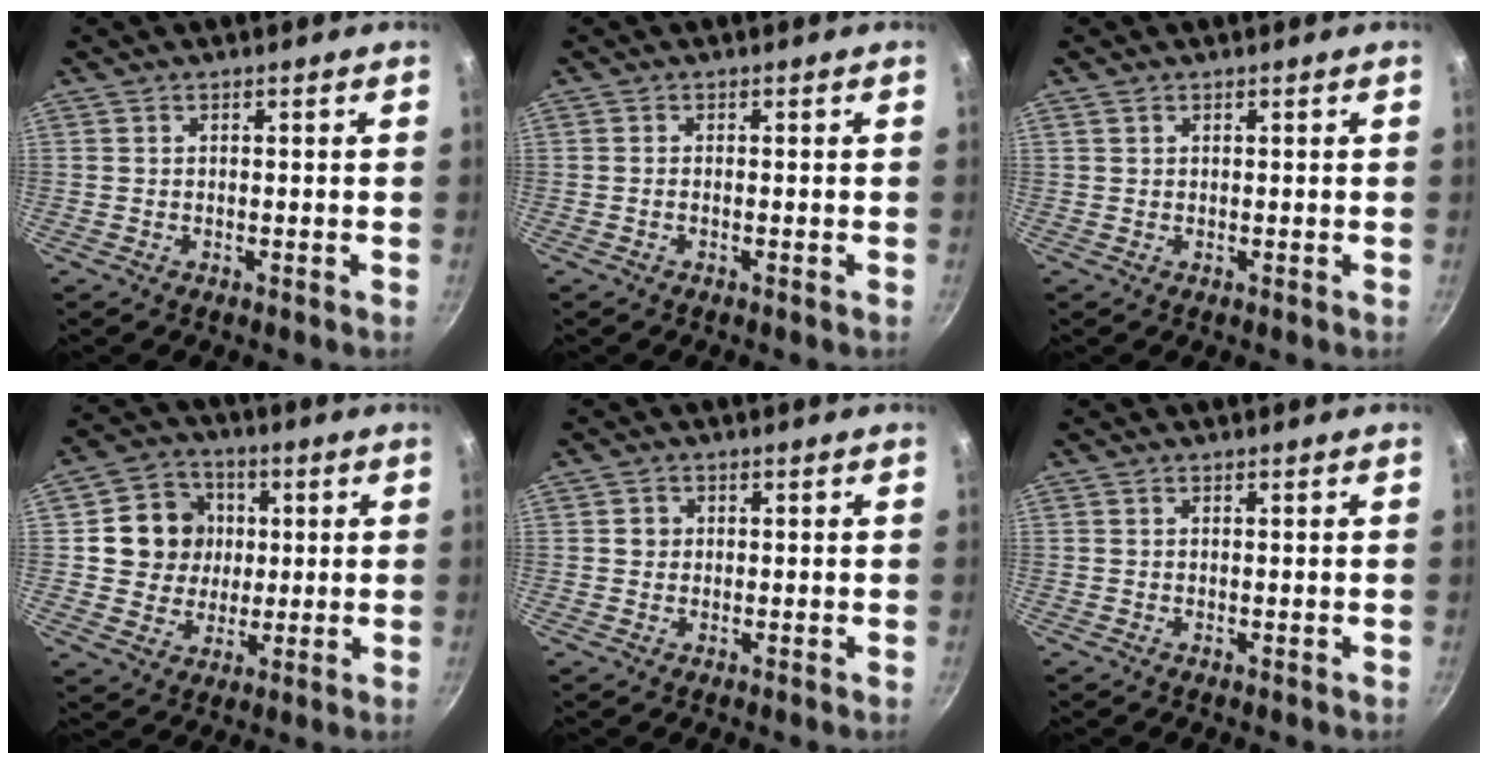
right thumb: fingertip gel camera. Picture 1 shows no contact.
{"total": 0.5, "force": [-0.3, 0.1, 0.4], "torque": [-0.012, 0.003, -0.009]}
{"total": 0.9, "force": [0.5, 0.7, 0.3], "torque": [-0.005, 0.001, 0.008]}
{"total": 11.5, "force": [2.0, 10.5, 4.2], "torque": [-0.036, 0.008, 0.030]}
{"total": 1.9, "force": [0.2, 1.8, 0.5], "torque": [0.000, 0.005, 0.000]}
{"total": 0.0}